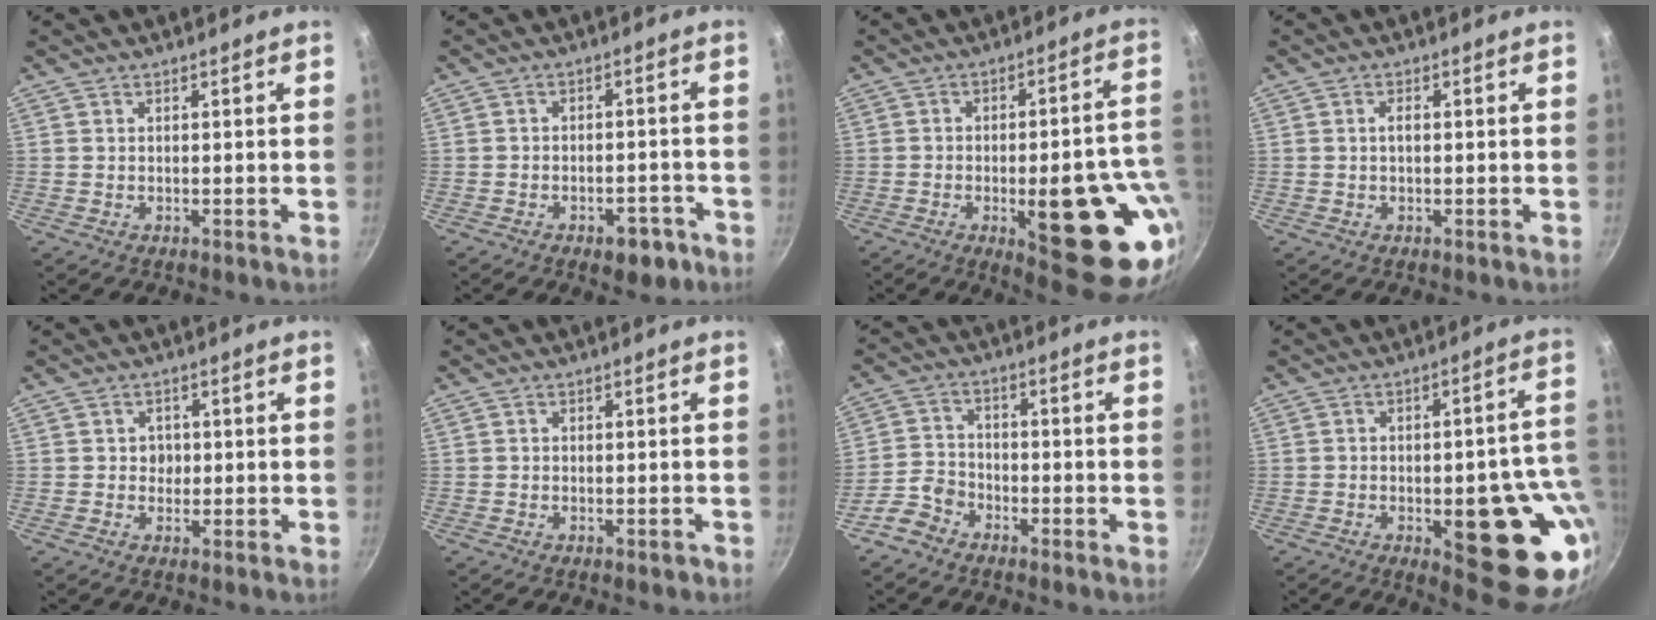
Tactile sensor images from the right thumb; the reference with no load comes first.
{"total": 5.9, "force": [-3.4, 3.2, 3.6], "torque": [-0.025, 0.028, -0.033]}
{"total": 23.4, "force": [-6.0, 8.7, 20.9], "torque": [-0.207, 0.012, -0.069]}
{"total": 1.4, "force": [0.0, 0.7, 1.2], "torque": [-0.023, 0.004, -0.001]}
{"total": 2.2, "force": [0.0, 2.1, 0.6], "torque": [0.010, -0.001, -0.004]}
{"total": 1.2, "force": [-0.8, 0.7, 0.7], "torque": [-0.009, 0.006, -0.008]}
{"total": 5.3, "force": [-3.7, 3.4, 1.6], "torque": [-0.024, 0.036, -0.079]}
{"total": 20.4, "force": [-4.5, 8.1, 18.2], "torque": [-0.155, 0.005, -0.052]}